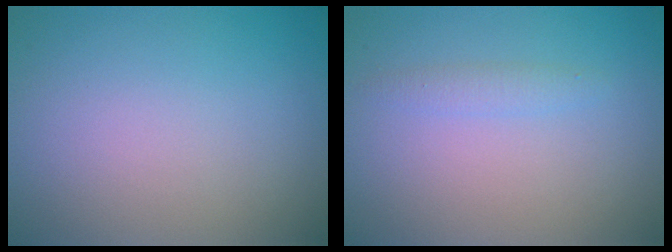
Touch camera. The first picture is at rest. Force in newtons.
{"total": 1.1, "press": 1.1, "slide": 0.0}